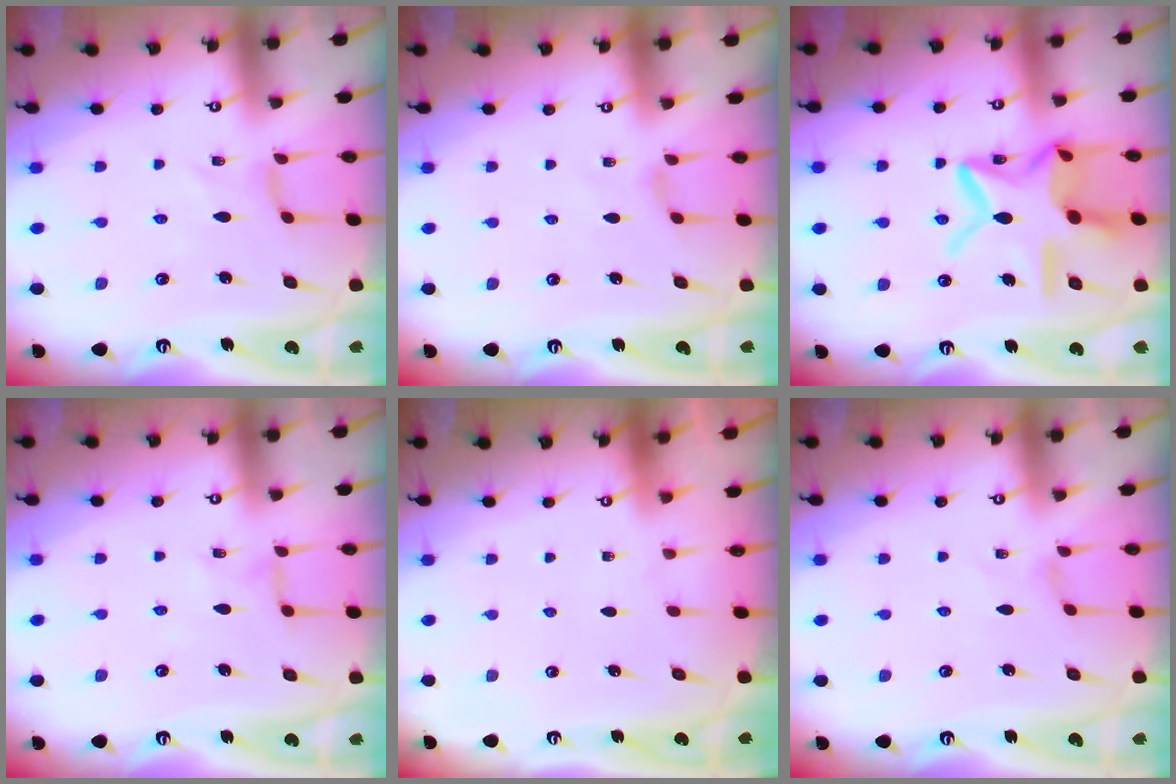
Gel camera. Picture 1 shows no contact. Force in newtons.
{"total": 1.7, "press": 1.6, "slide": 0.4}
{"total": 16.7, "press": 16.6, "slide": 1.4}
{"total": 1.3, "press": 1.3, "slide": 0.3}
{"total": 0.0}
{"total": 0.6, "press": 0.6, "slide": 0.2}